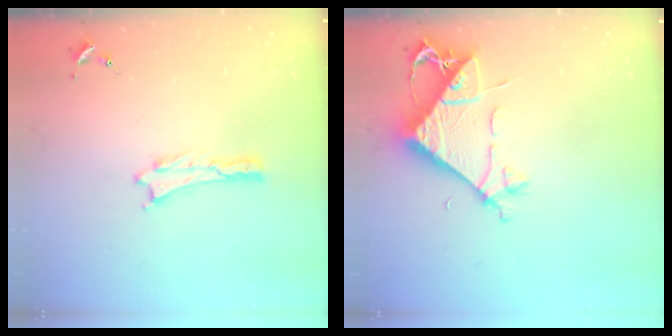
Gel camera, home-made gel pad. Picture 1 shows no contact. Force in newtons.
{"total": 7.6, "press": 7.5, "slide": 1.2}